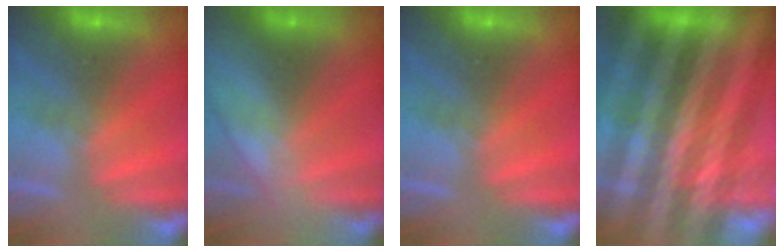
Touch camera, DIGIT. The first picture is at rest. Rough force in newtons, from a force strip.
{"total": 3.0}
{"total": 0.0}
{"total": 12.7}